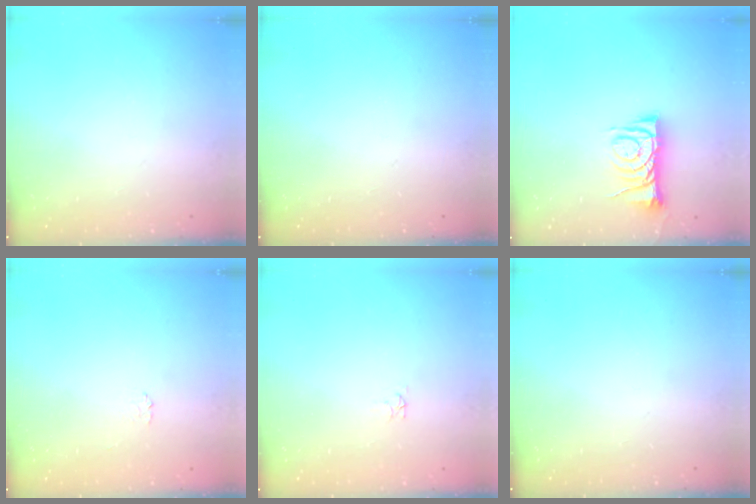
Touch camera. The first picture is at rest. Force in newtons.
{"total": 0.0}
{"total": 6.7, "press": 6.7, "slide": 0.7}
{"total": 1.7, "press": 1.7, "slide": 0.3}
{"total": 3.7, "press": 3.7, "slide": 0.4}
{"total": 0.0}